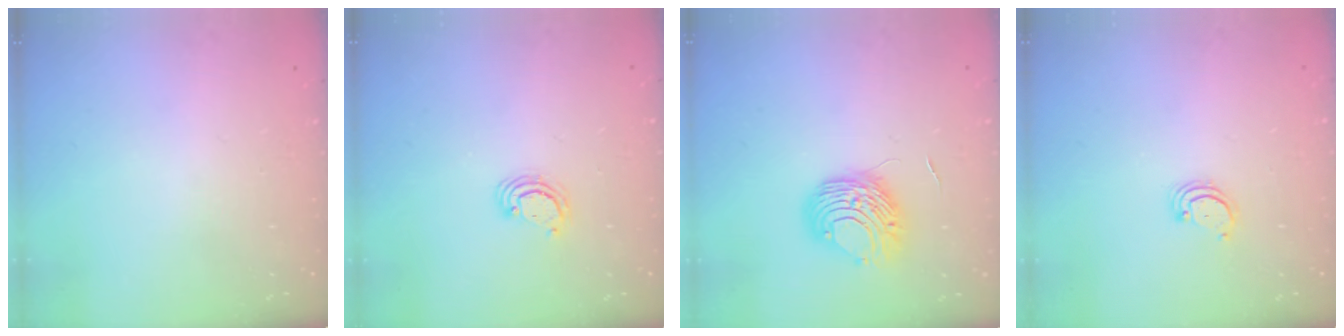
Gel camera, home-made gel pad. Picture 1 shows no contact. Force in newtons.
{"total": 3.1, "press": 3.1, "slide": 0.3}
{"total": 8.7, "press": 8.7, "slide": 0.4}
{"total": 2.5, "press": 2.5, "slide": 0.3}